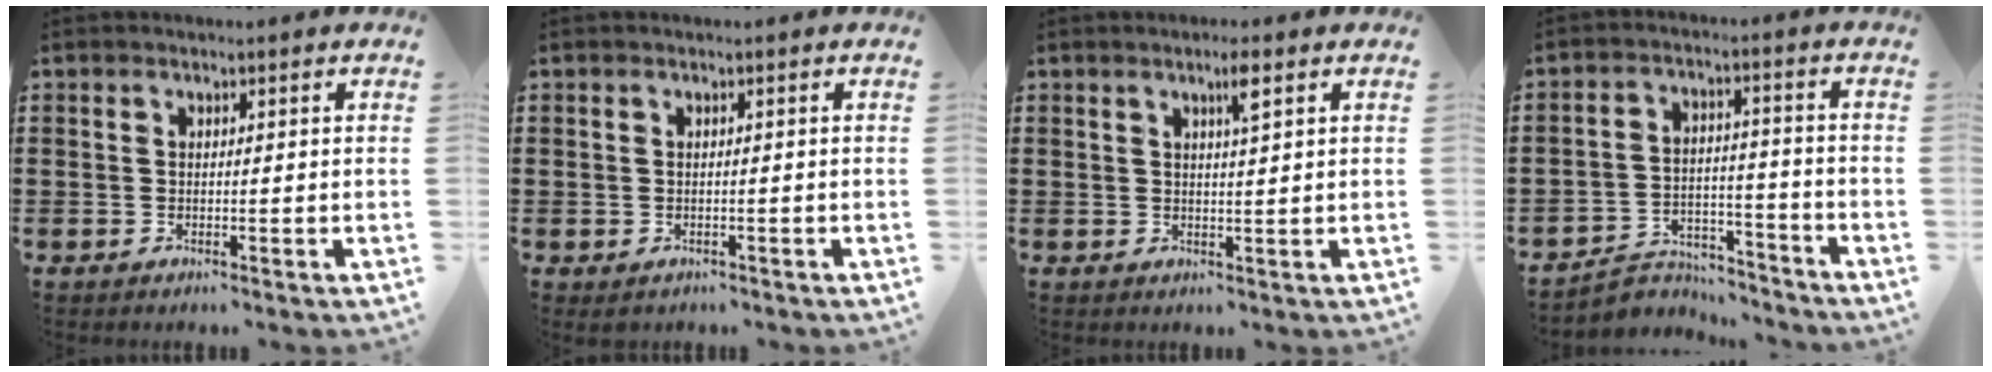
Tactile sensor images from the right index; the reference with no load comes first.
{"total": 0.6, "force": [-0.4, 0.5, 0.1], "torque": [-0.005, 0.002, -0.009]}
{"total": 2.7, "force": [1.5, 0.0, 2.3], "torque": [-0.040, -0.003, 0.021]}
{"total": 4.6, "force": [-4.5, 1.2, 0.4], "torque": [-0.012, 0.011, -0.091]}